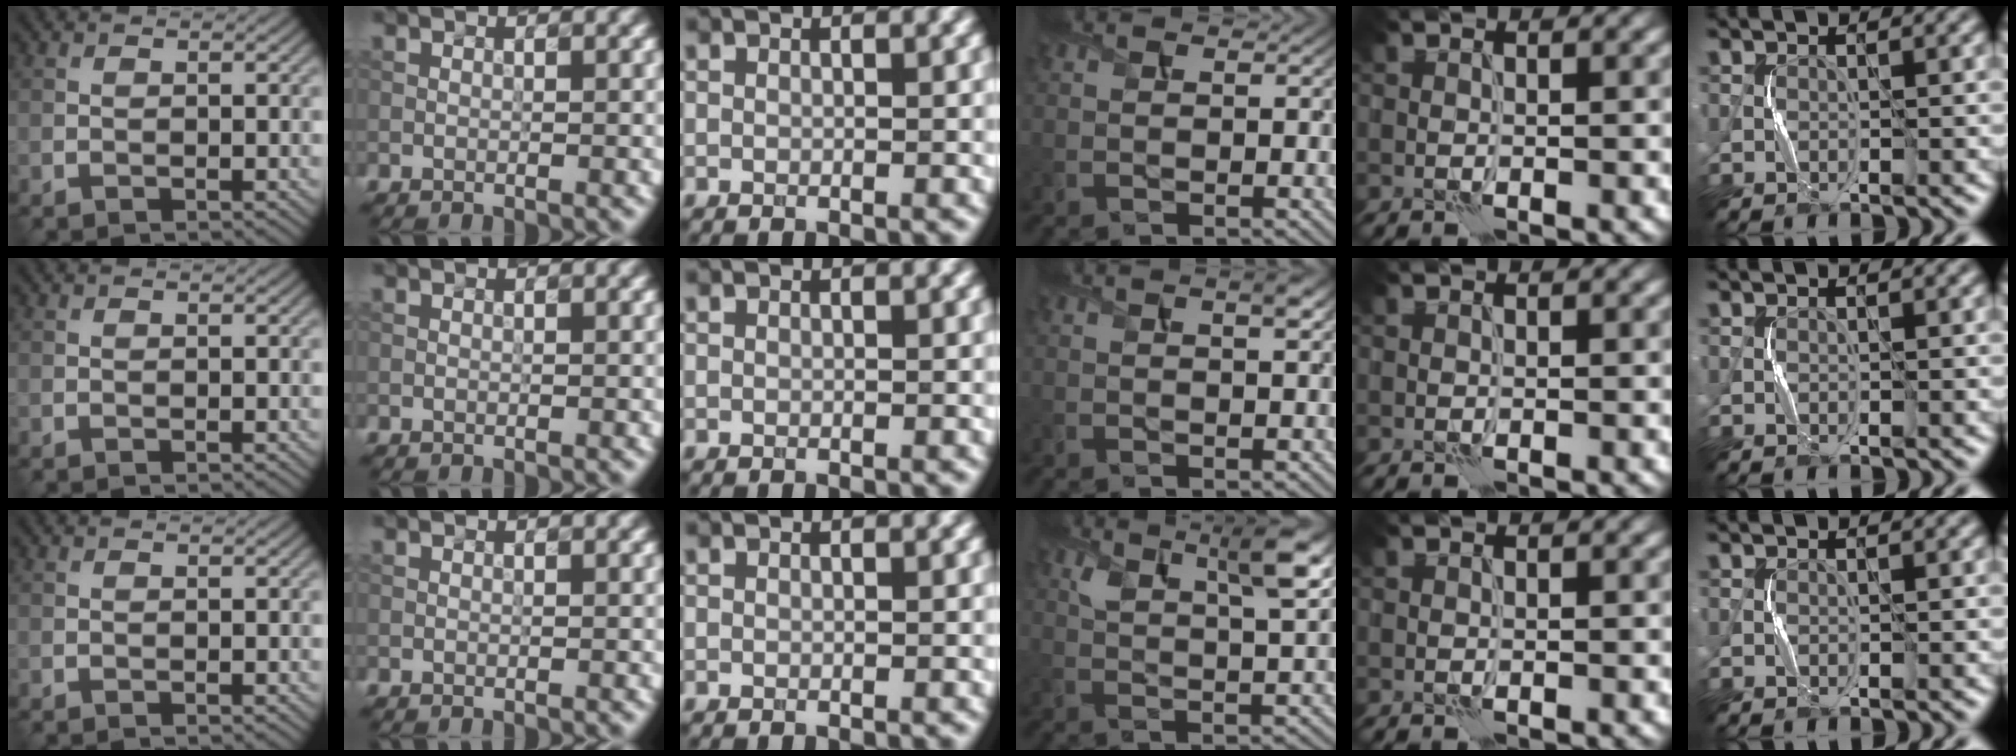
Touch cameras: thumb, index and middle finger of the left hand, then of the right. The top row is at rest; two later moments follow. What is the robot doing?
{"motion": "squeeze", "object": "stress ball aka squeeze ball"}